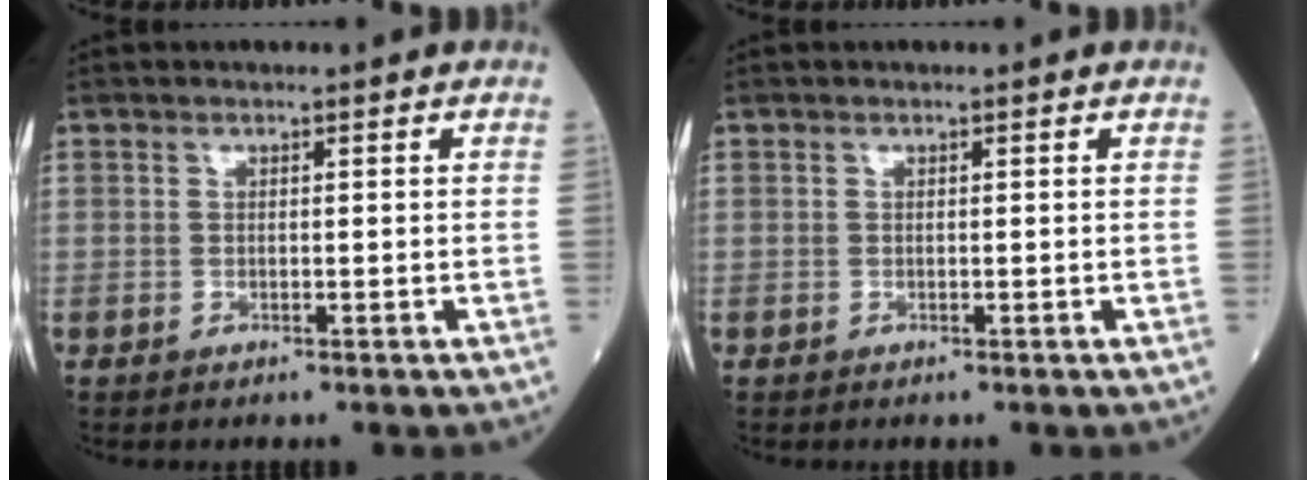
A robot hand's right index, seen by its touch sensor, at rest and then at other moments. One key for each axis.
{"total": 0.0}